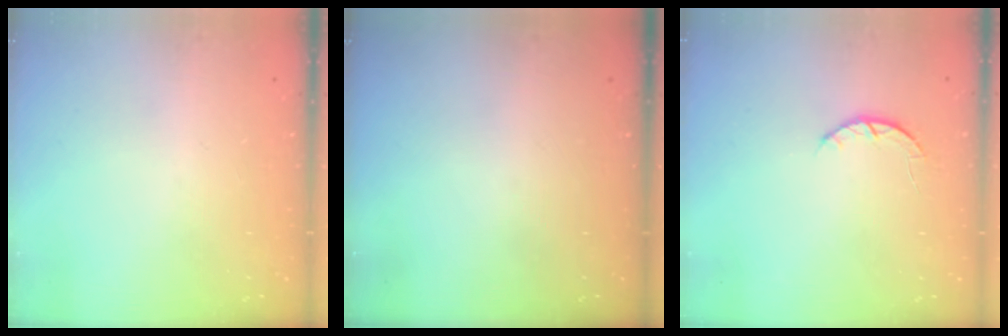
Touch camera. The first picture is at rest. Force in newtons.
{"total": 0.0}
{"total": 2.6, "press": 2.5, "slide": 0.4}